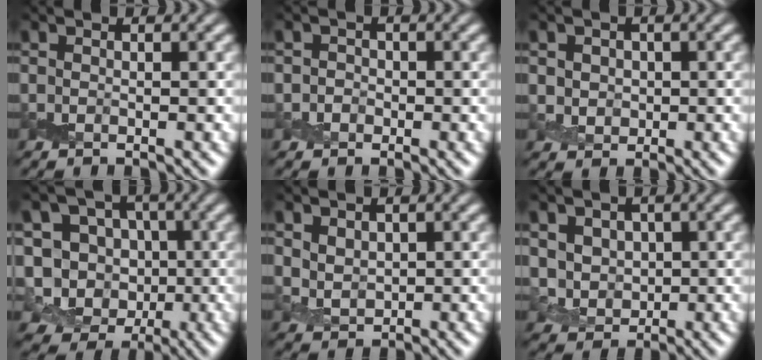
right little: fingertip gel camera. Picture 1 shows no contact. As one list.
[{"total": 1.3, "force": [-0.3, 1.2, 0.3], "torque": [0.009, -0.003, -0.013]}, {"total": 2.0, "force": [0.1, 1.8, 0.9], "torque": [-0.016, 0.001, 0.001]}, {"total": 11.8, "force": [-1.9, 10.9, 4.4], "torque": [-0.103, 0.014, -0.047]}, {"total": 2.1, "force": [0.6, 1.6, 1.2], "torque": [-0.029, -0.007, 0.017]}, {"total": 3.4, "force": [0.5, 3.0, 1.4], "torque": [-0.039, -0.011, 0.020]}]